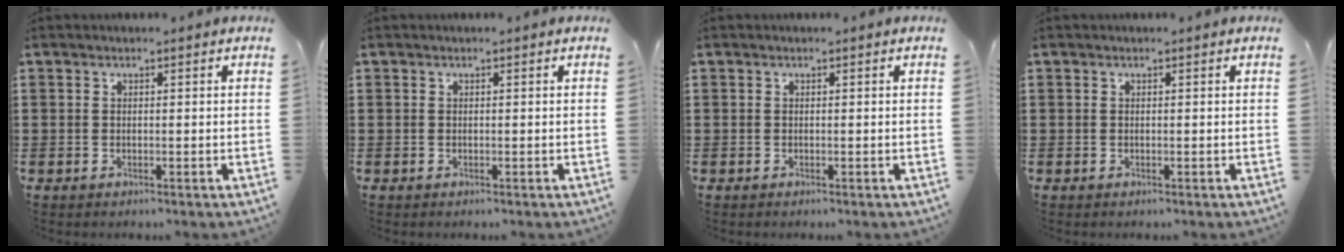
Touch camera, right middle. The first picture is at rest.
{"total": 0.0}
{"total": 0.0}
{"total": 0.0}